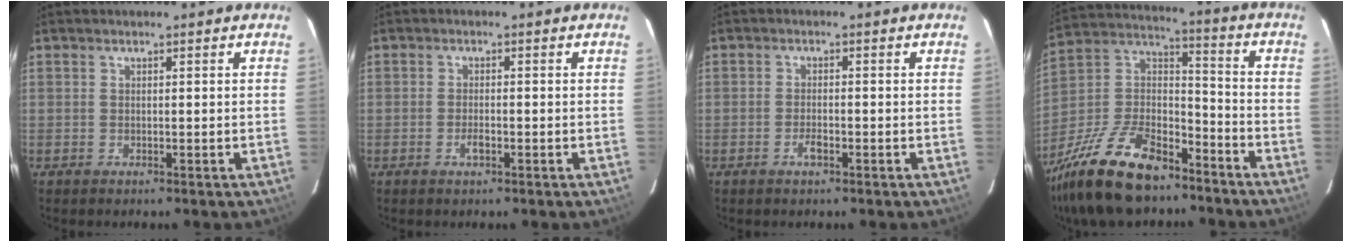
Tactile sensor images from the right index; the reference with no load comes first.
{"total": 2.1, "force": [-1.0, 0.8, 1.6], "torque": [-0.035, 0.000, -0.019]}
{"total": 2.3, "force": [-1.3, 0.9, 1.6], "torque": [-0.037, 0.000, -0.026]}
{"total": 24.1, "force": [-16.5, 11.2, 13.4], "torque": [-0.286, 0.006, -0.279]}